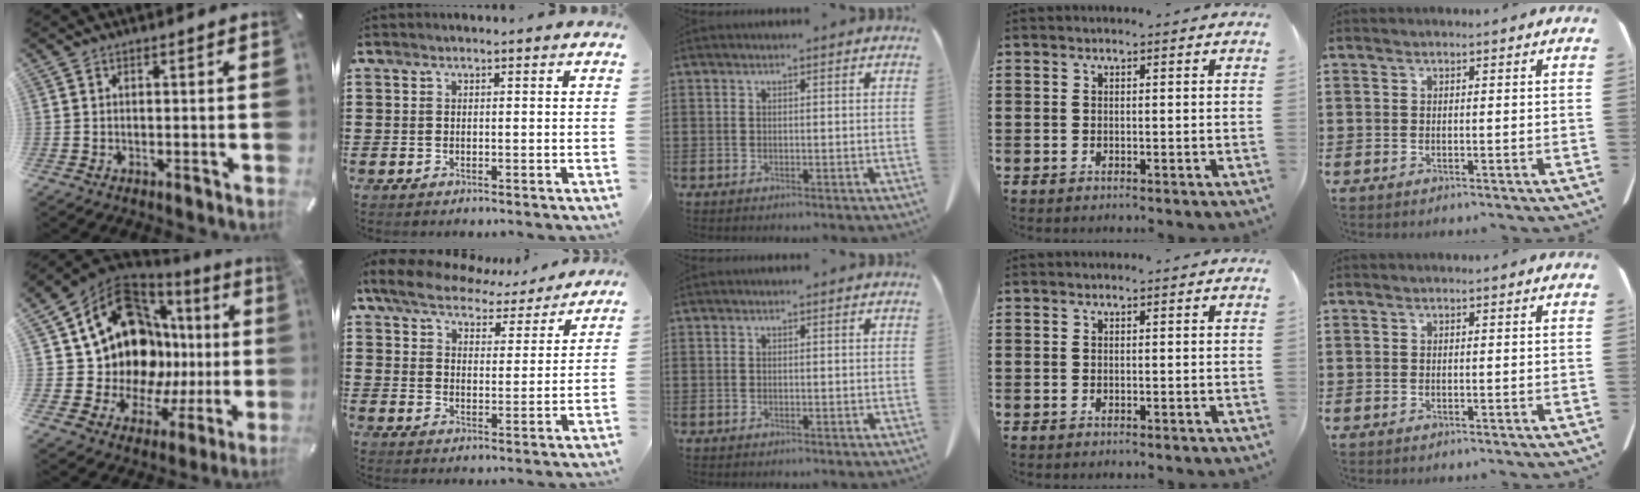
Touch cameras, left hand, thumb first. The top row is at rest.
{"thumb": {"total": 19.2, "force": [6.7, 13.4, 12.1], "torque": [-0.215, -0.075, 0.140]}, "index": {"total": 6.2, "force": [5.8, 1.6, 1.6], "torque": [-0.064, -0.032, 0.100]}}